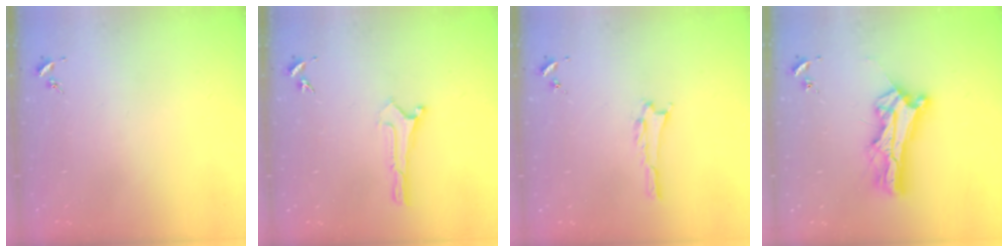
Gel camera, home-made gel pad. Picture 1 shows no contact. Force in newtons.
{"total": 0.0}
{"total": 1.0, "press": 1.0, "slide": 0.2}
{"total": 9.8, "press": 9.8, "slide": 0.8}